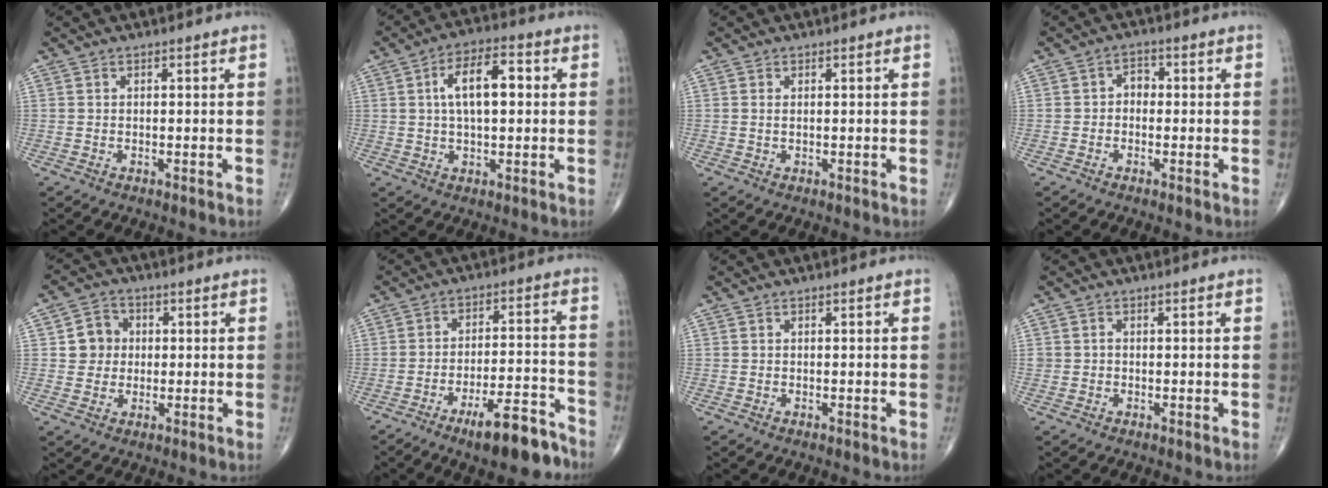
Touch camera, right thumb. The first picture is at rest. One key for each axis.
{"total": 10.1, "fx": 1.5, "fy": 4.7, "fz": 8.8, "tx": -0.142, "ty": 0.018, "tz": 0.020}
{"total": 0.8, "fx": 0.1, "fy": 0.4, "fz": 0.7, "tx": -0.016, "ty": 0.001, "tz": 0.004}
{"total": 2.6, "fx": -0.3, "fy": 2.0, "fz": 1.6, "tx": -0.008, "ty": 0.013, "tz": -0.017}
{"total": 5.9, "fx": 0.7, "fy": 5.5, "fz": 2.1, "tx": -0.004, "ty": 0.005, "tz": 0.005}
{"total": 11.5, "fx": -8.1, "fy": 3.1, "fz": 7.5, "tx": -0.105, "ty": 0.067, "tz": -0.129}
{"total": 0.0}
{"total": 0.8, "fx": -0.1, "fy": 0.7, "fz": 0.4, "tx": -0.002, "ty": 0.002, "tz": -0.002}